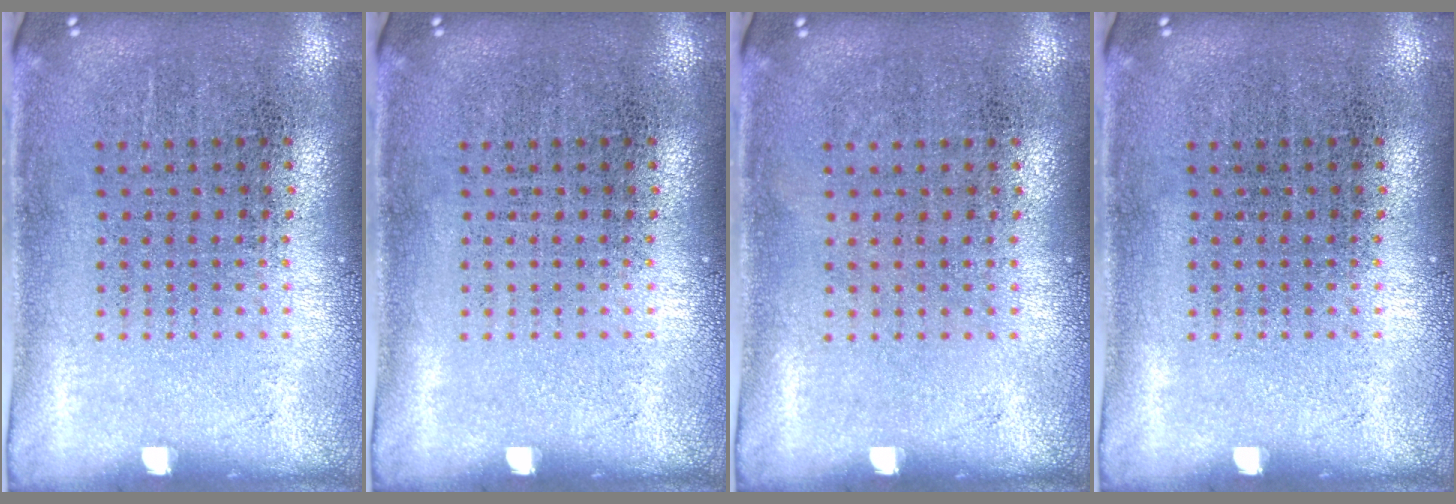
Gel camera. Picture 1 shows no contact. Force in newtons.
{"total": 0.0}
{"total": 0.0}
{"total": 0.0}